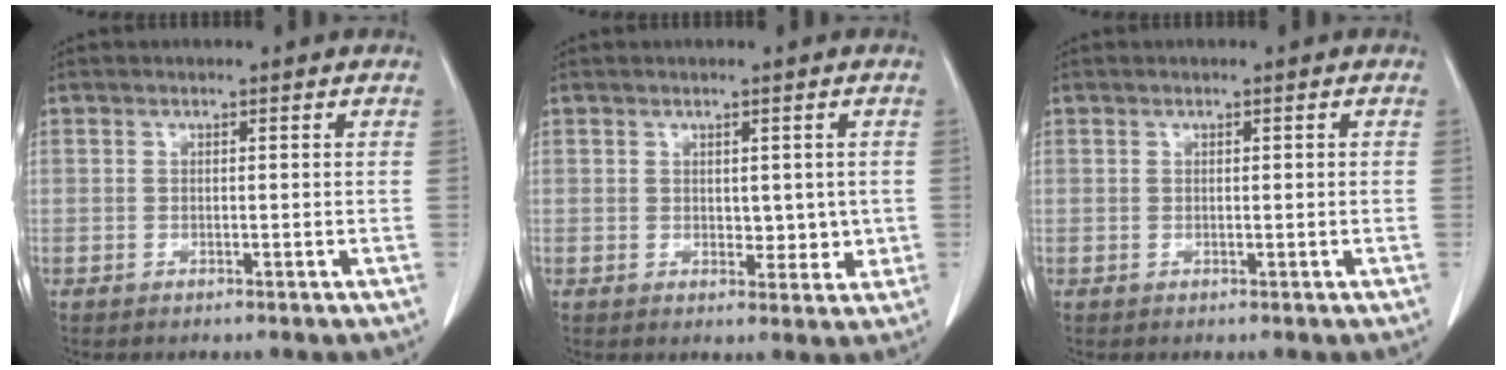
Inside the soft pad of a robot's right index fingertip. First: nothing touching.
{"total": 4.9, "force": [0.2, 3.2, 3.8], "torque": [-0.053, 0.003, 0.014]}
{"total": 0.6, "force": [0.0, 0.4, 0.4], "torque": [-0.015, 0.004, 0.002]}